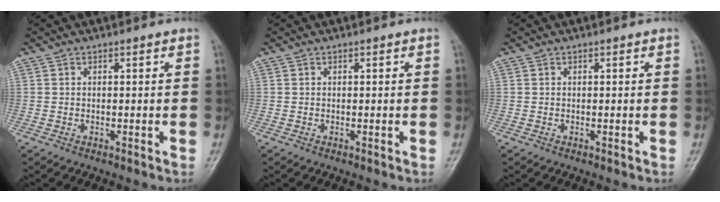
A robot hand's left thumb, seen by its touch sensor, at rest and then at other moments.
{"total": 0.0}
{"total": 0.0}